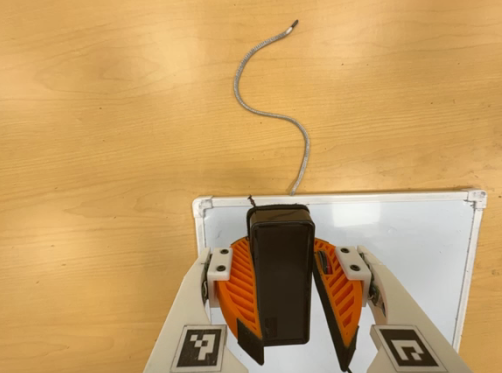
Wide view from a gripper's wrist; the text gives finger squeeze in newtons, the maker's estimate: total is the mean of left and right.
{"total": 9.0, "left": 9.2, "right": 8.8}